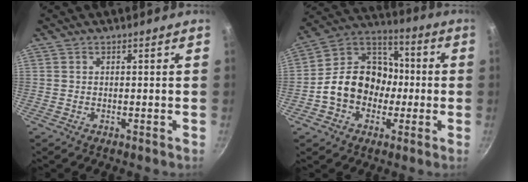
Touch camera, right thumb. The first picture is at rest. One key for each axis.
{"total": 15.8, "fx": -2.5, "fy": 12.8, "fz": 8.9, "tx": -0.104, "ty": 0.048, "tz": -0.060}